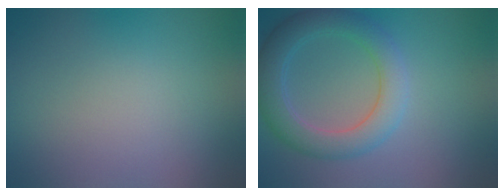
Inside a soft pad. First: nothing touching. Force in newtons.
{"total": 4.6, "press": 4.6, "slide": 0.2}